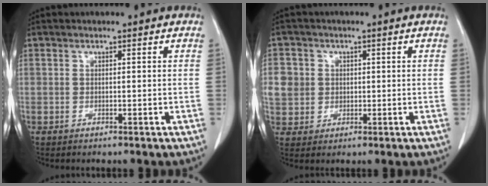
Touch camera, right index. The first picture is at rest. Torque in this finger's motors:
{"motor_torque": [0.32, 0.08, 0.13, 0.02]}